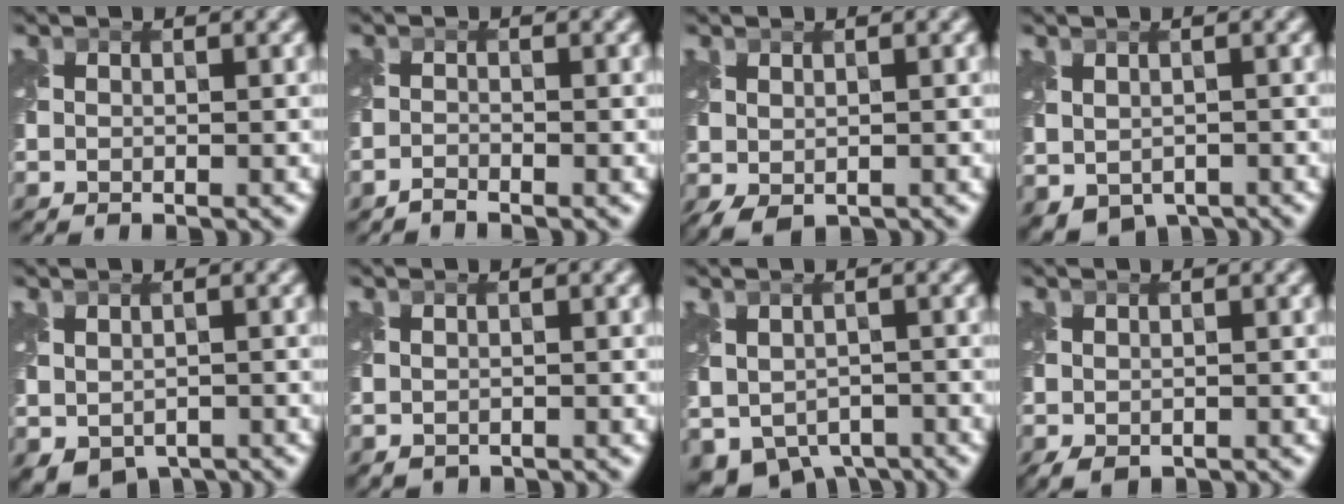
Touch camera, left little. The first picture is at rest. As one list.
[{"total": 0.6, "force": [-0.5, 0.0, -0.1], "torque": [0.001, 0.003, -0.015]}, {"total": 1.5, "force": [-0.1, 1.0, 1.0], "torque": [-0.028, -0.001, 0.006]}, {"total": 3.0, "force": [-0.9, 2.3, 1.7], "torque": [-0.030, -0.004, -0.003]}, {"total": 2.7, "force": [-0.8, 2.1, 1.6], "torque": [-0.030, -0.003, -0.002]}, {"total": 0.6, "force": [0.3, 0.5, -0.1], "torque": [0.001, 0.004, 0.011]}, {"total": 4.9, "force": [-2.1, 3.7, 2.5], "torque": [-0.044, -0.019, -0.016]}, {"total": 1.1, "force": [-0.2, 0.9, 0.7], "torque": [-0.025, -0.002, 0.004]}]